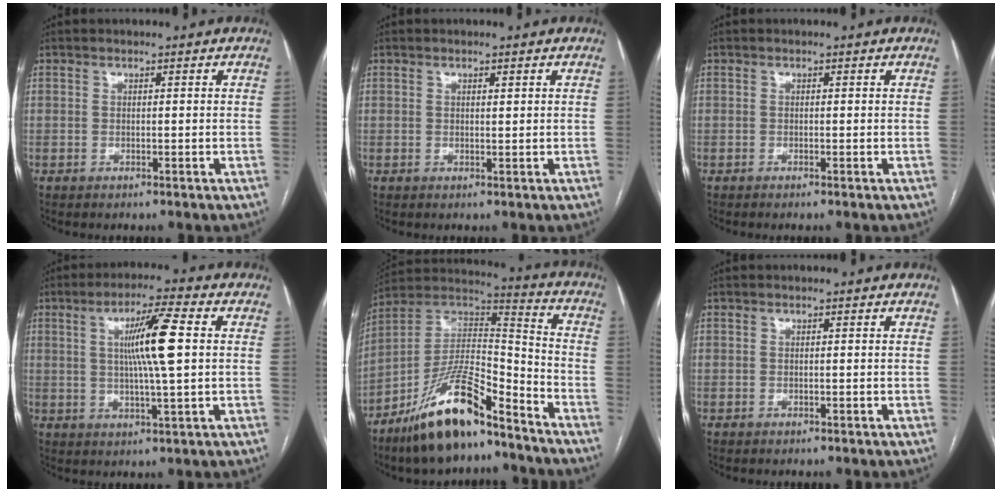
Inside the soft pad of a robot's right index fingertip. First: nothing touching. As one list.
[{"total": 0.8, "force": [0.4, 0.2, 0.6], "torque": [-0.013, -0.001, 0.006]}, {"total": 0.0}, {"total": 9.8, "force": [1.6, 0.1, 9.7], "torque": [-0.170, 0.005, 0.027]}, {"total": 16.6, "force": [-11.7, 4.0, 11.1], "torque": [-0.199, 0.017, -0.205]}, {"total": 0.0}]